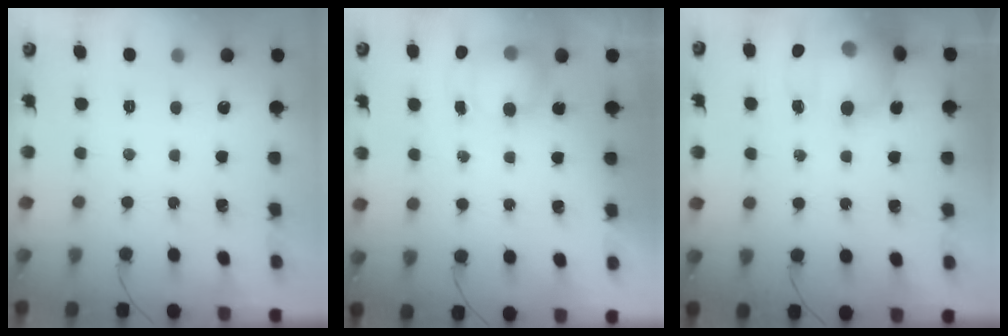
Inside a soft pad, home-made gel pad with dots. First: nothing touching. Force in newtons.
{"total": 7.4, "press": 7.2, "slide": 1.9}
{"total": 18.4, "press": 18.1, "slide": 3.4}